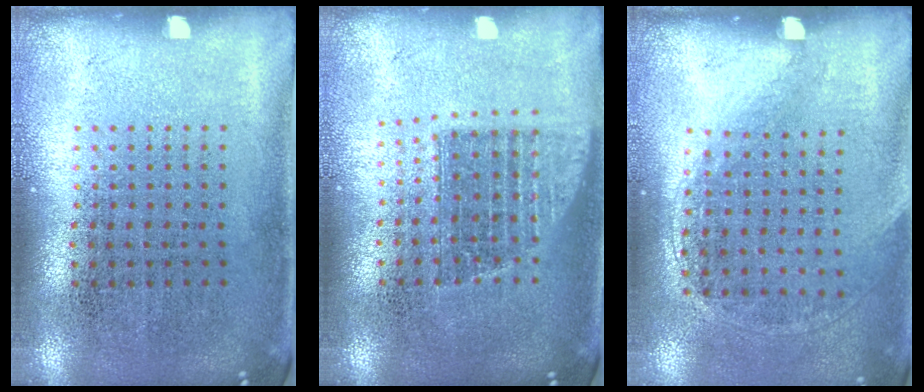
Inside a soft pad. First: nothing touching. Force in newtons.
{"total": 1.4, "press": 1.2, "slide": 0.7}
{"total": 1.4, "press": 0.9, "slide": 1.0}